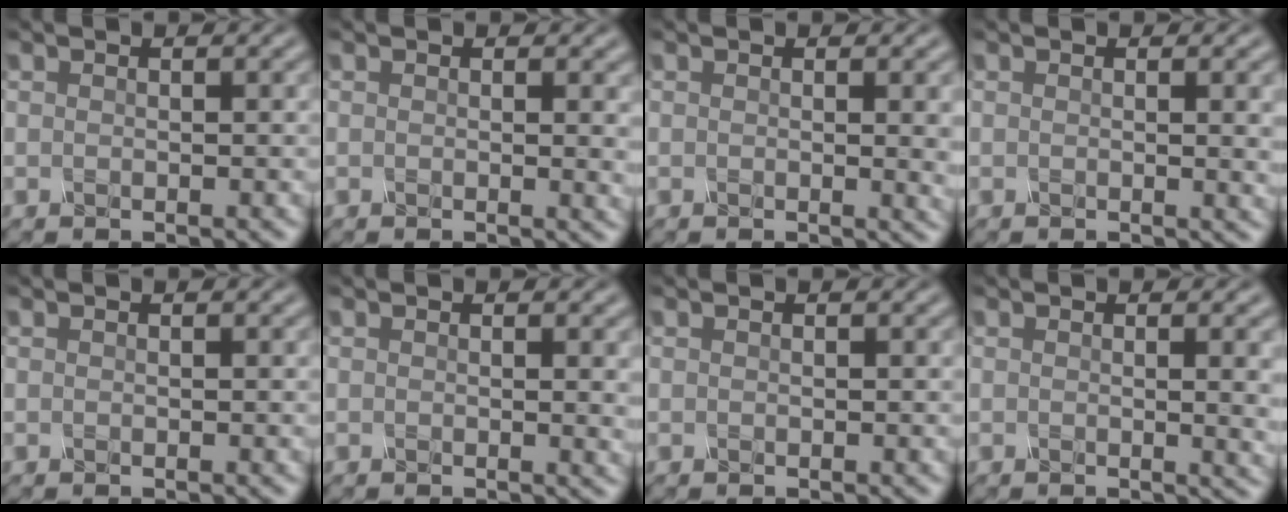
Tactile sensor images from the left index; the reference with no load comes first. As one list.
[{"total": 1.9, "force": [0.3, 0.6, 1.8], "torque": [-0.014, -0.002, -0.001]}, {"total": 2.9, "force": [0.3, 0.9, 2.7], "torque": [-0.024, -0.001, 0.001]}, {"total": 3.1, "force": [0.4, 1.0, 2.9], "torque": [-0.025, 0.002, 0.001]}, {"total": 0.0}, {"total": 2.2, "force": [0.3, 0.7, 2.1], "torque": [-0.017, -0.001, -0.001]}, {"total": 0.0}, {"total": 4.8, "force": [0.4, 1.9, 4.5], "torque": [-0.031, 0.003, 0.004]}]